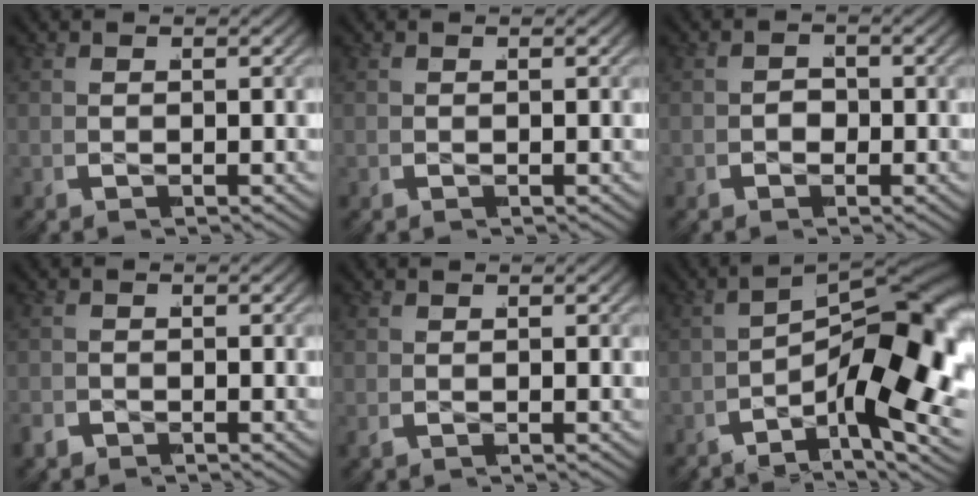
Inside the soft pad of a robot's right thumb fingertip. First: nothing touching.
{"total": 0.0}
{"total": 1.6, "force": [-0.7, 1.2, 0.8], "torque": [-0.011, -0.002, -0.012]}
{"total": 0.9, "force": [-0.7, 0.4, -0.1], "torque": [0.006, 0.006, -0.020]}
{"total": 0.0}
{"total": 15.8, "force": [-3.1, 7.3, 13.6], "torque": [-0.203, -0.029, -0.043]}